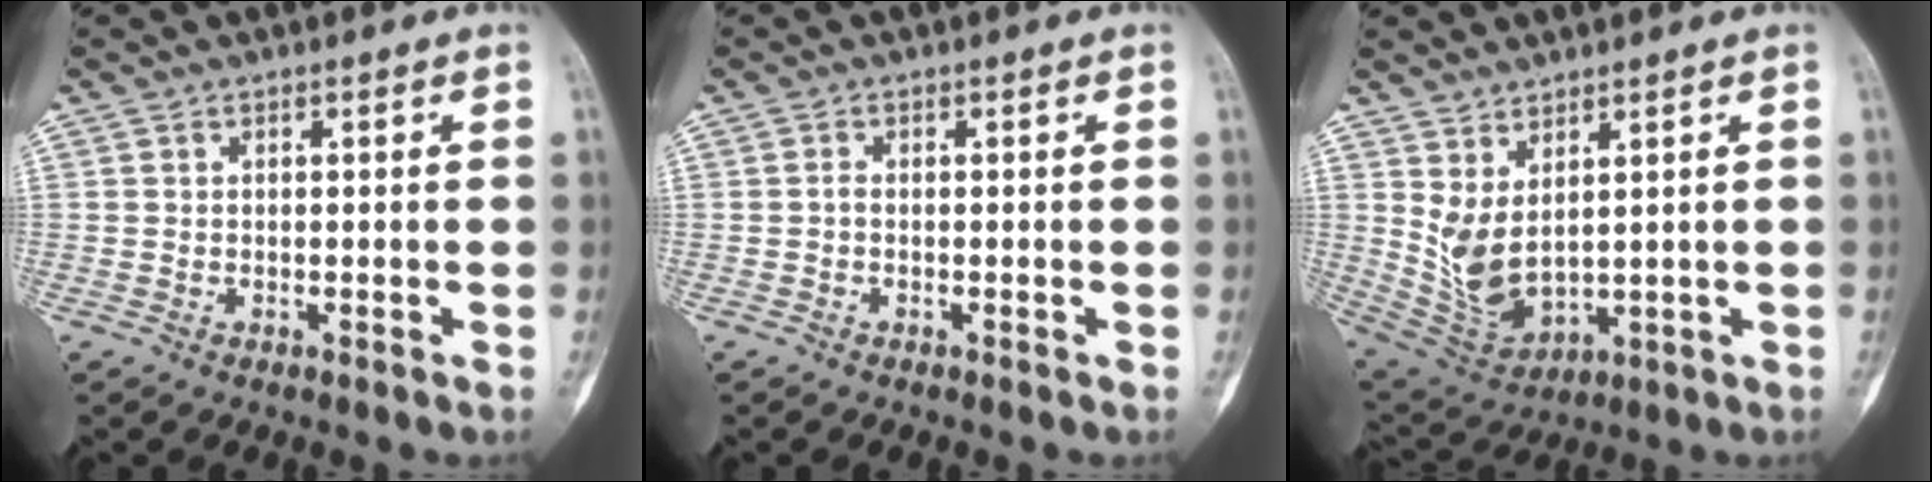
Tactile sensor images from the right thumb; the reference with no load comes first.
{"total": 0.6, "force": [-0.2, 0.3, 0.5], "torque": [-0.008, 0.001, -0.008]}
{"total": 8.6, "force": [2.7, 4.2, 7.0], "torque": [-0.127, -0.029, 0.077]}